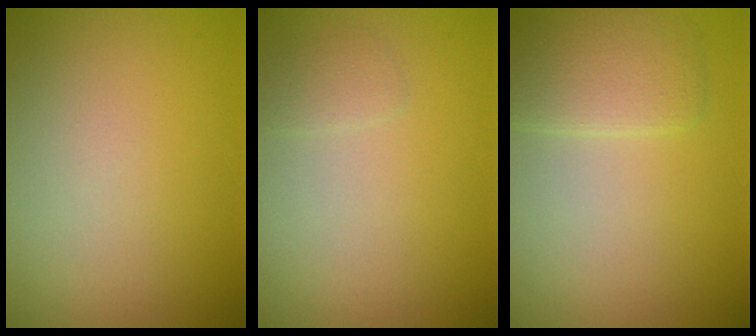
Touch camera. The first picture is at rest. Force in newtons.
{"total": 0.9, "press": 0.9, "slide": 0.0}
{"total": 3.0, "press": 3.0, "slide": 0.1}